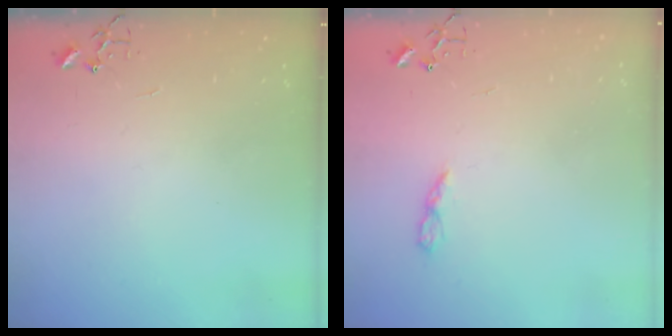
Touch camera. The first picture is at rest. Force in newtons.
{"total": 5.8, "press": 5.7, "slide": 0.6}